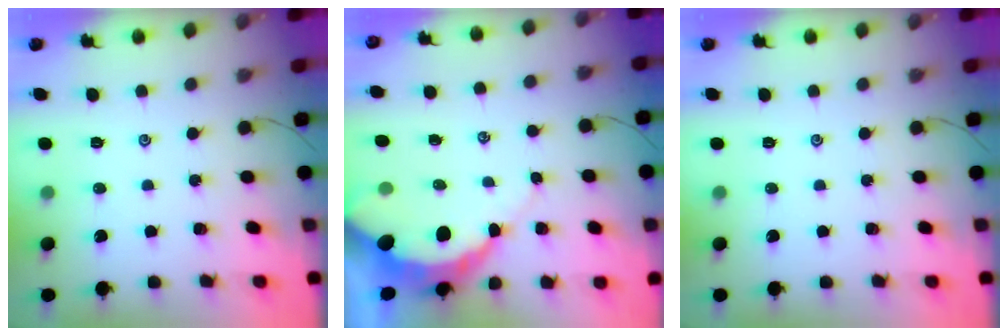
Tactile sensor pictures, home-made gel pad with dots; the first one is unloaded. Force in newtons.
{"total": 8.4, "press": 8.4, "slide": 0.9}
{"total": 0.0}